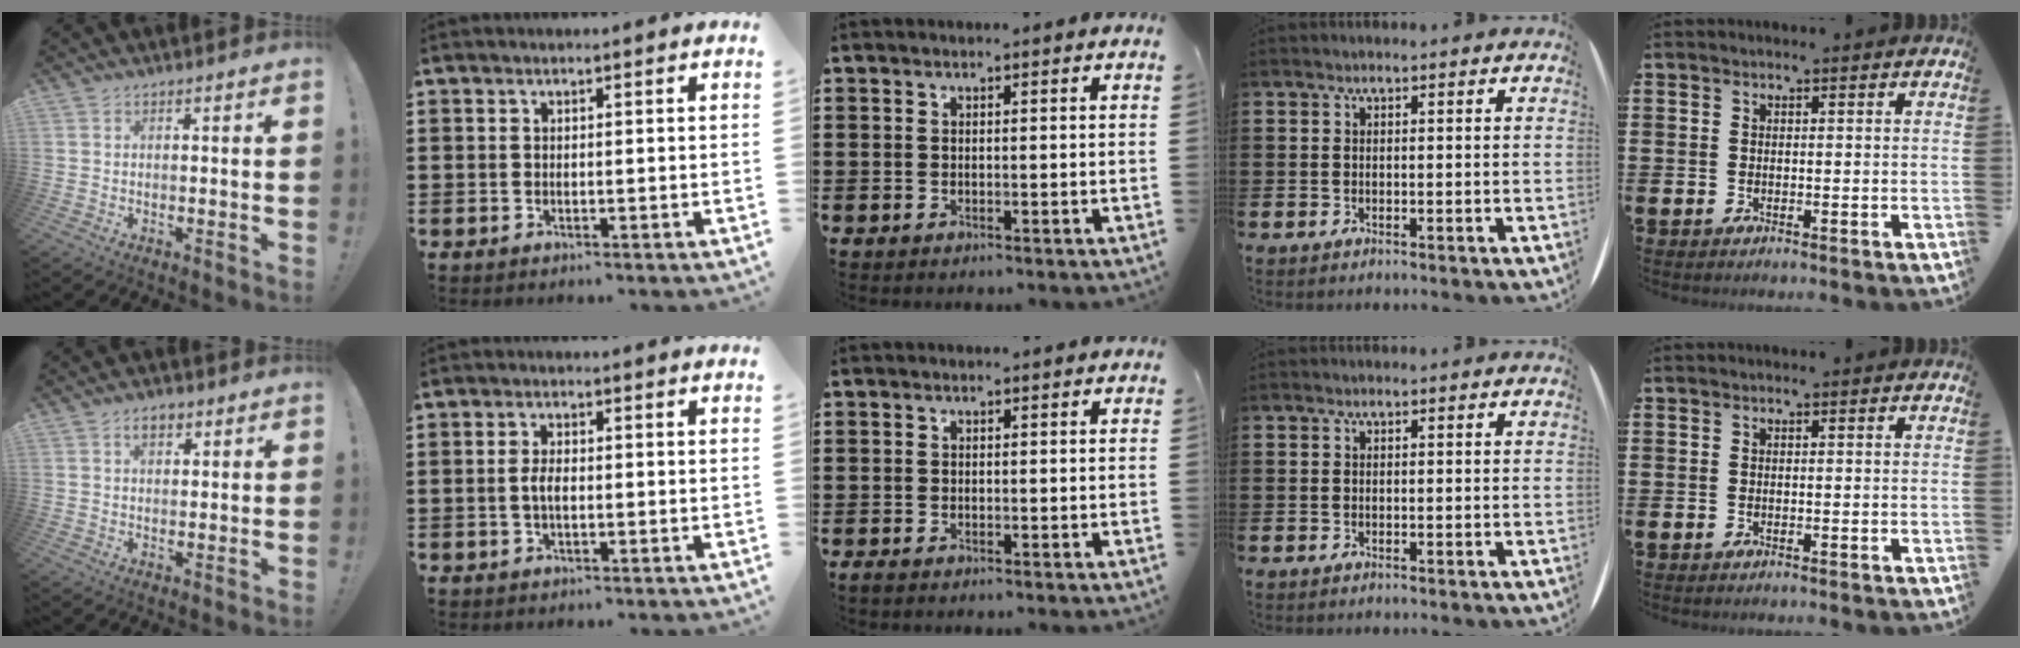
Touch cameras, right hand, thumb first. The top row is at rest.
{"thumb": {"total": 3.8, "force": [1.9, 2.3, 2.3], "torque": [-0.031, 0.002, 0.031]}, "index": {"total": 2.6, "force": [-0.3, 1.1, 2.3], "torque": [-0.060, -0.004, -0.011]}, "middle": {"total": 0.7, "force": [-0.5, 0.4, 0.2], "torque": [-0.005, 0.000, -0.011]}}